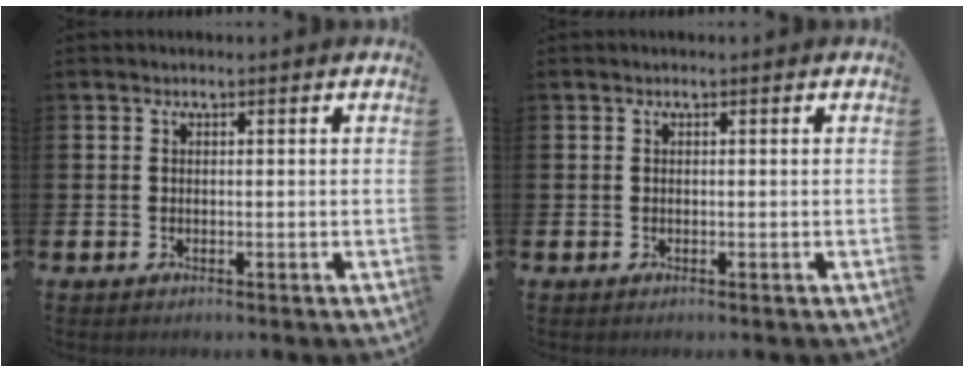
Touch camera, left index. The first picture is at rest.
{"total": 0.0}